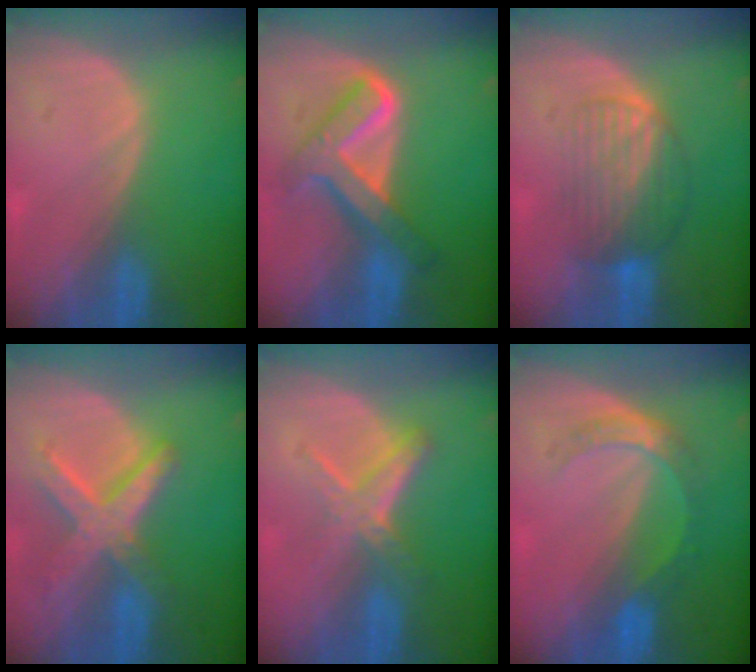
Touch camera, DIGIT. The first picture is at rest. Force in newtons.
{"total": 8.1, "press": 8.1, "slide": 0.7}
{"total": 6.6, "press": 6.3, "slide": 1.9}
{"total": 8.4, "press": 7.2, "slide": 4.3}
{"total": 5.2, "press": 5.2, "slide": 0.7}
{"total": 5.4, "press": 4.8, "slide": 2.4}